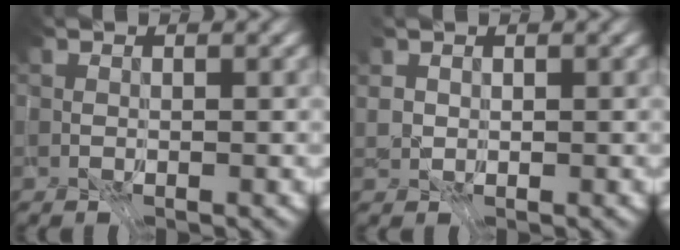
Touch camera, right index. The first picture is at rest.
{"total": 1.1, "force": [-0.1, -0.5, -1.0], "torque": [0.011, -0.009, 0.015]}